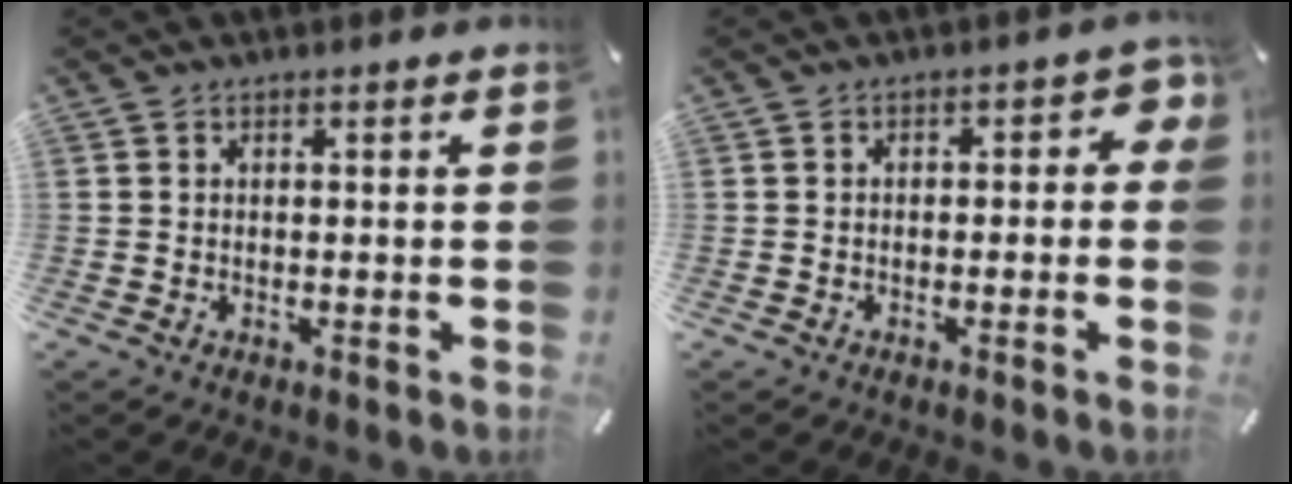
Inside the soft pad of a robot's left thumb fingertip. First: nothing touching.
{"total": 3.4, "force": [-0.9, 2.1, 2.5], "torque": [-0.032, 0.009, -0.022]}